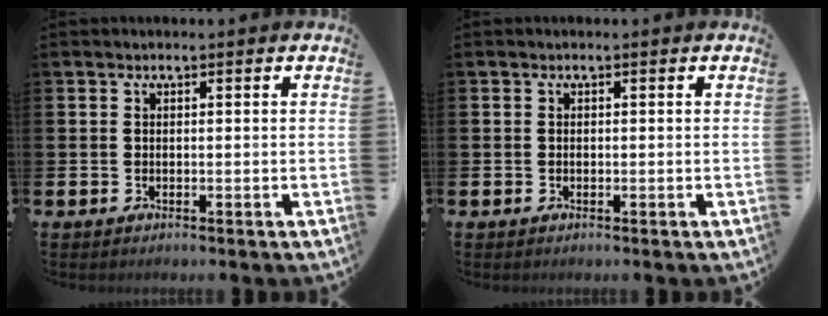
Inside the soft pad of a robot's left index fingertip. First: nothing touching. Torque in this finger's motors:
{"motor_torque": [-0.14, -0.09, -0.07, -0.01]}